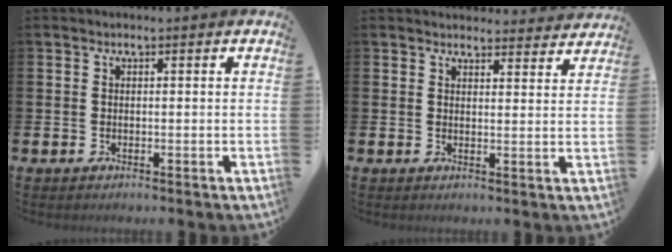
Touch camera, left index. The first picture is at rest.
{"total": 3.5, "force": [3.4, 0.7, 0.0], "torque": [0.005, -0.024, 0.060]}